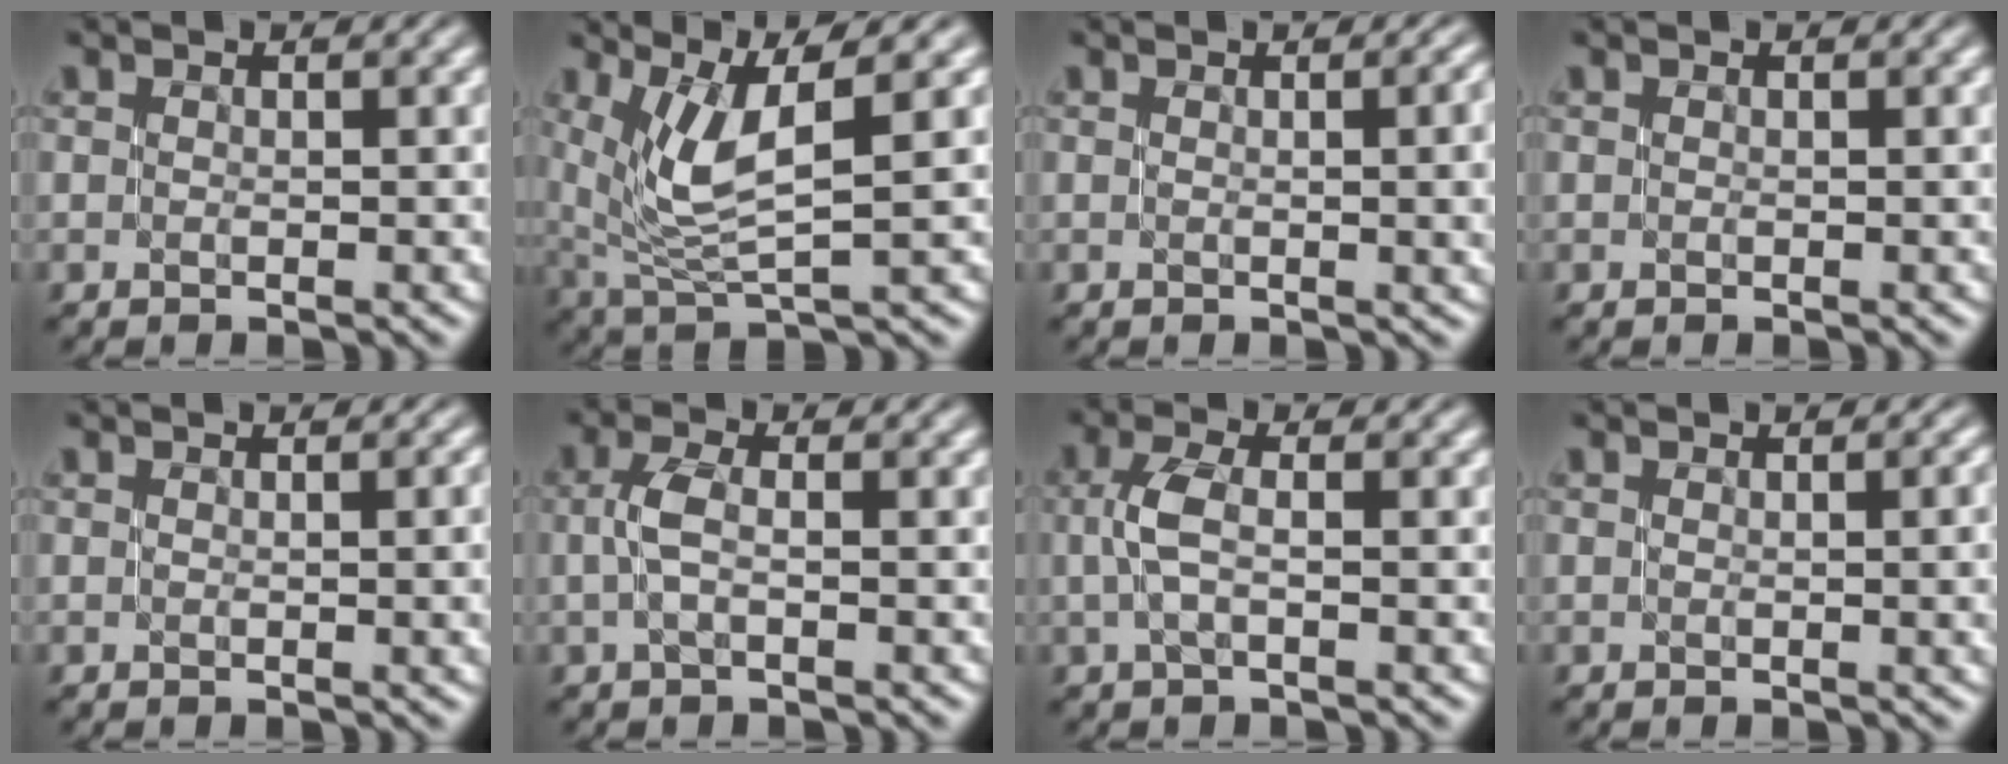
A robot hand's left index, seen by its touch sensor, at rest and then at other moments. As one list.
[{"total": 5.6, "force": [2.0, 1.5, 5.0], "torque": [-0.103, -0.001, 0.043]}, {"total": 5.1, "force": [0.2, 2.1, 4.6], "torque": [-0.031, 0.007, 0.001]}, {"total": 0.0}, {"total": 2.8, "force": [0.0, 1.0, 2.6], "torque": [-0.027, 0.006, -0.002]}, {"total": 2.2, "force": [-0.1, 0.7, 2.0], "torque": [-0.048, 0.012, -0.005]}, {"total": 2.5, "force": [0.0, 0.8, 2.4], "torque": [-0.055, 0.011, -0.003]}, {"total": 3.6, "force": [0.0, 1.4, 3.3], "torque": [-0.027, 0.006, -0.002]}]